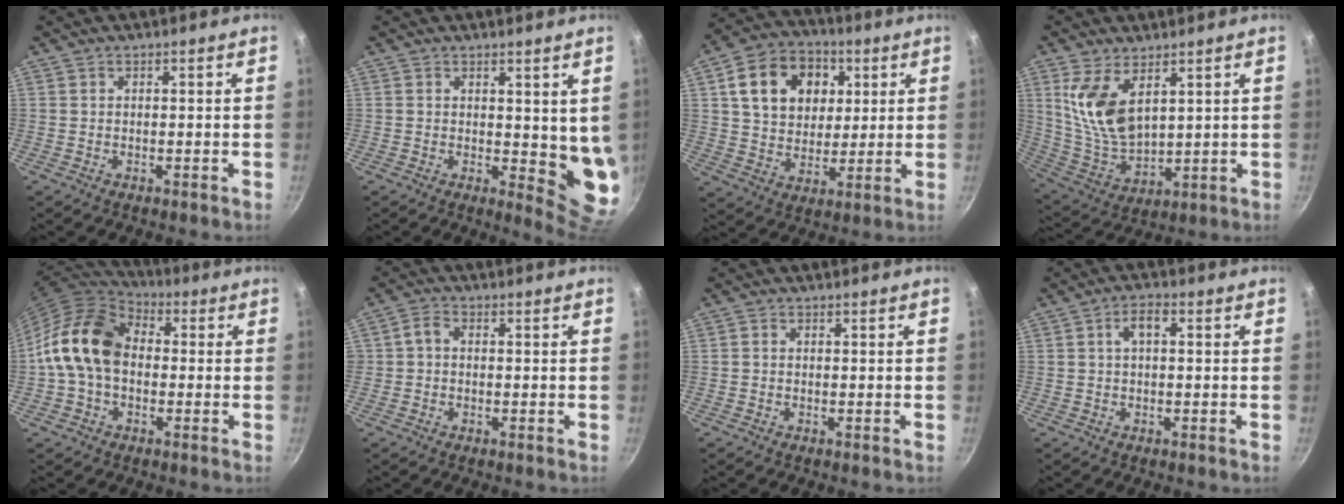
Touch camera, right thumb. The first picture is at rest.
{"total": 7.4, "force": [2.0, 3.4, 6.2], "torque": [-0.066, -0.032, 0.028]}
{"total": 16.1, "force": [4.8, 12.5, 9.0], "torque": [-0.127, 0.004, 0.075]}
{"total": 12.1, "force": [5.0, 6.3, 9.0], "torque": [-0.170, -0.042, 0.113]}
{"total": 14.7, "force": [-0.2, 10.6, 10.2], "torque": [-0.160, 0.033, -0.023]}
{"total": 2.5, "force": [-0.3, 1.9, 1.6], "torque": [-0.032, 0.011, -0.013]}
{"total": 0.7, "force": [-0.2, 0.5, 0.3], "torque": [-0.006, 0.003, -0.005]}
{"total": 3.4, "force": [0.4, 1.7, 2.9], "torque": [-0.058, 0.013, 0.003]}